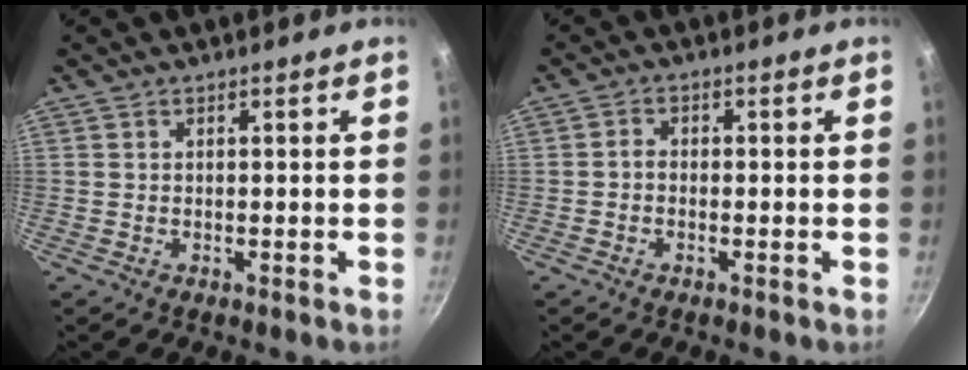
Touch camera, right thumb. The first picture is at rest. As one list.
[{"total": 1.7, "force": [-0.7, 1.2, 1.1], "torque": [-0.023, 0.010, -0.018]}]